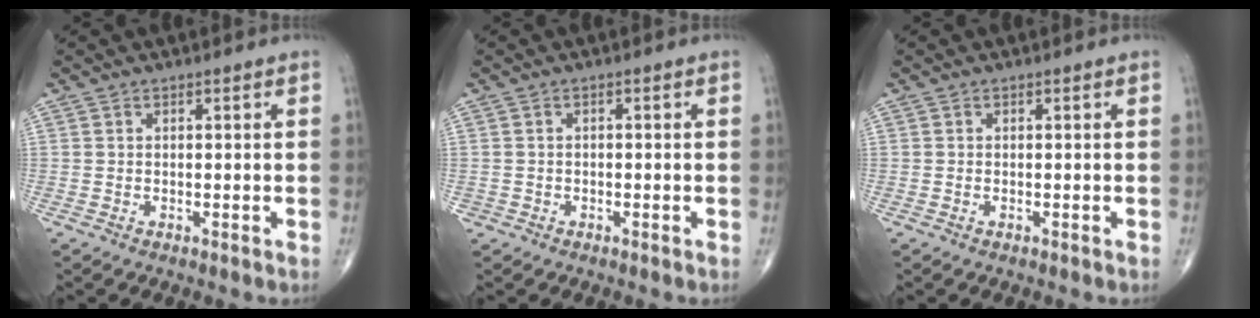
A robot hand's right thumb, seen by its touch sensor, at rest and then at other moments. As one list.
[{"total": 0.9, "force": [-0.5, 0.8, 0.1], "torque": [0.005, 0.005, -0.010]}, {"total": 0.0}]